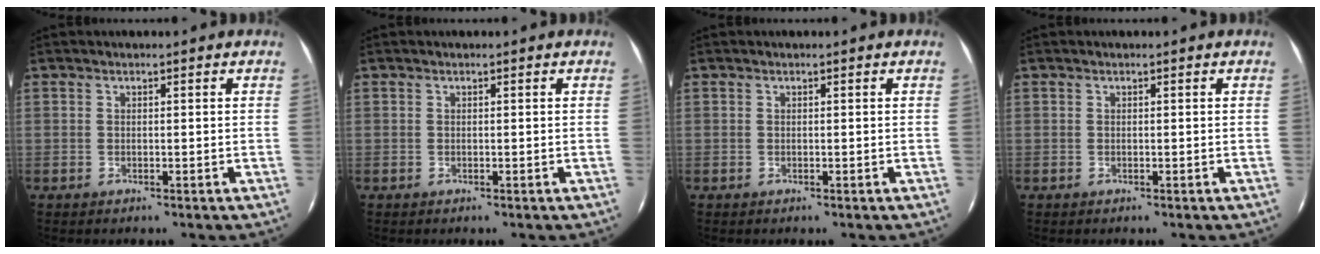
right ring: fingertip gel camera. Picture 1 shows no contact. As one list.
[{"total": 0.0}, {"total": 0.0}, {"total": 0.0}]